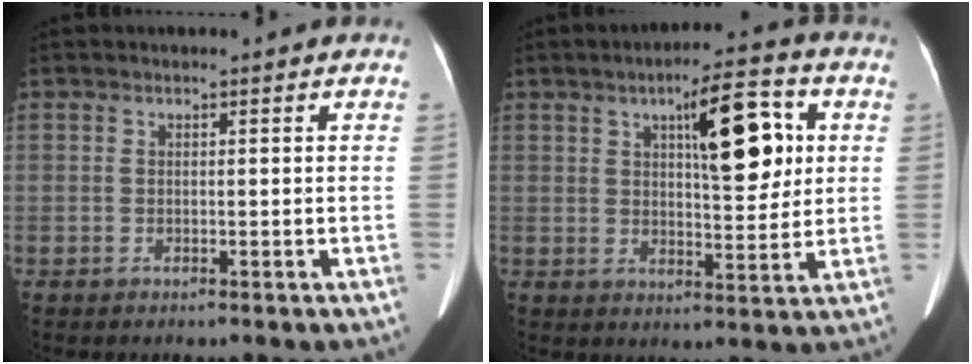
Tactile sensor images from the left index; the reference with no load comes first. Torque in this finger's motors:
{"motor_torque": [1.42, -0.63, 0.49, 0.19]}